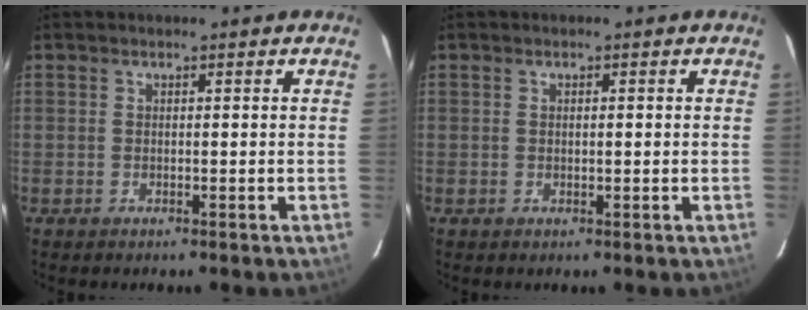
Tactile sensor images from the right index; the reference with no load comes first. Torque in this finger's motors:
{"motor_torque": [-0.19, -0.14, -0.06, 0.00]}